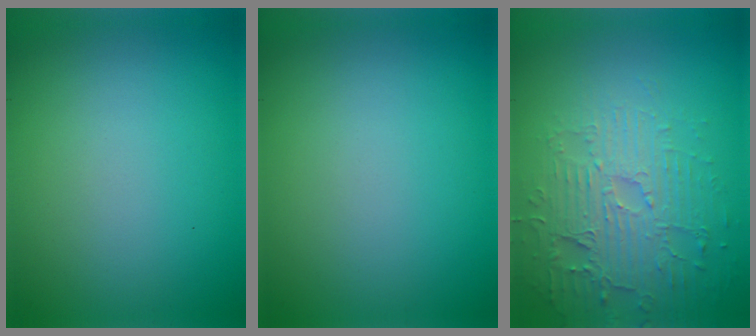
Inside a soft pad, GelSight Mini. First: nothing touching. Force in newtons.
{"total": 0.0}
{"total": 4.4, "press": 4.0, "slide": 1.7}